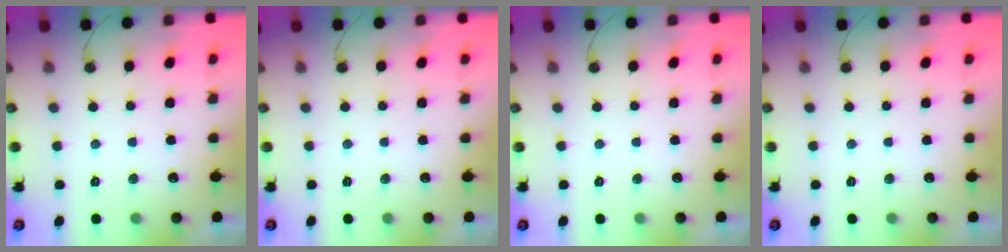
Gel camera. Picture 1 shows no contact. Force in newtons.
{"total": 0.0}
{"total": 0.0}
{"total": 0.0}